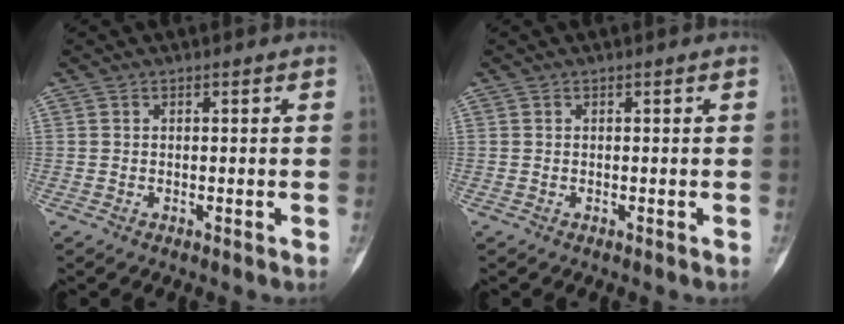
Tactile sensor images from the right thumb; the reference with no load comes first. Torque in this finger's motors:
{"motor_torque": [0.52, 0.36, 0.00, 0.00, 0.08]}